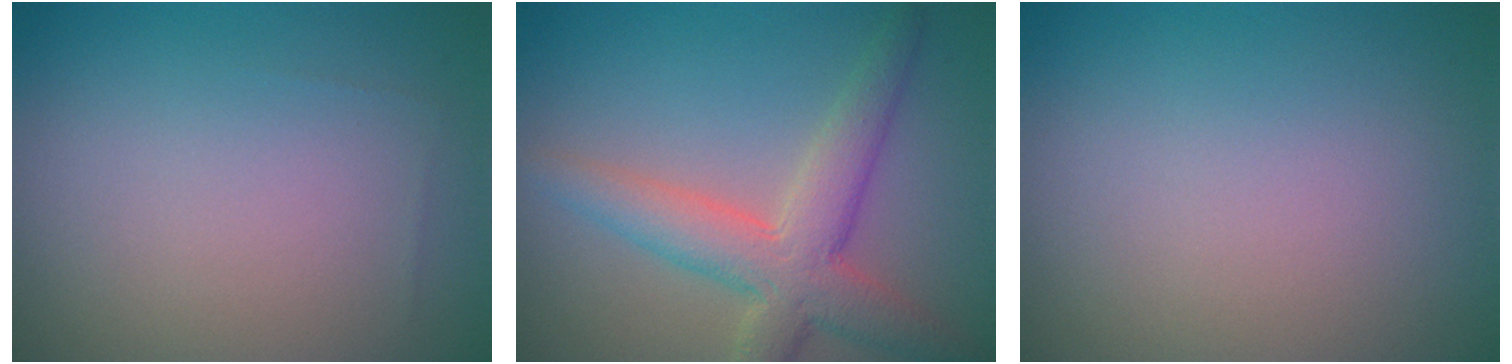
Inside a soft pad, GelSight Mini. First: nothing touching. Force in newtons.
{"total": 5.6, "press": 5.6, "slide": 0.3}
{"total": 0.0}